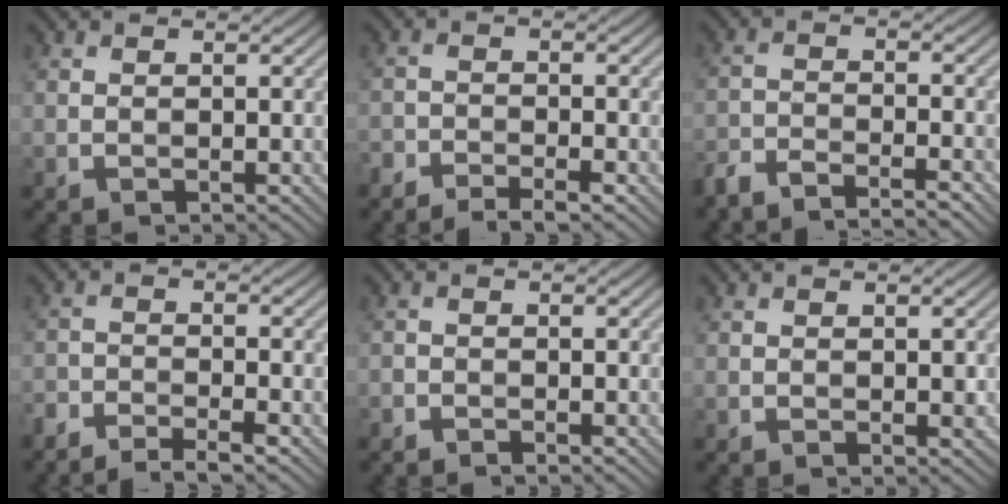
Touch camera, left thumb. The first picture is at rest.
{"total": 3.9, "force": [-3.4, 0.6, 1.8], "torque": [-0.037, -0.002, -0.066]}
{"total": 5.6, "force": [-5.1, 0.8, 2.3], "torque": [-0.049, -0.008, -0.096]}
{"total": 4.6, "force": [-4.1, 0.7, 2.1], "torque": [-0.038, -0.003, -0.078]}
{"total": 1.1, "force": [-1.0, 0.2, 0.2], "torque": [-0.004, -0.003, -0.023]}
{"total": 0.7, "force": [0.0, 0.4, 0.6], "torque": [-0.004, -0.003, 0.000]}